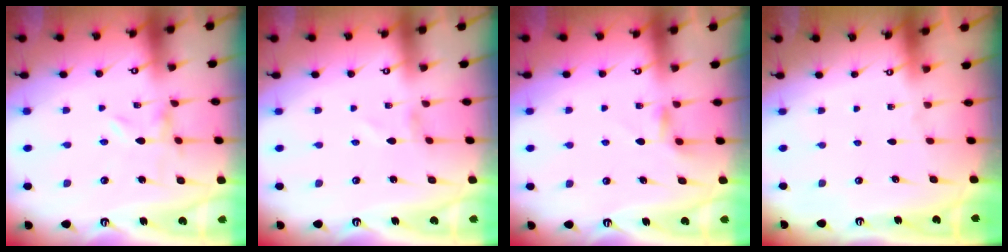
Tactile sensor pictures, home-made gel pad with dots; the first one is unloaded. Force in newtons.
{"total": 1.3, "press": 1.2, "slide": 0.1}
{"total": 3.0, "press": 2.9, "slide": 0.5}
{"total": 0.0}